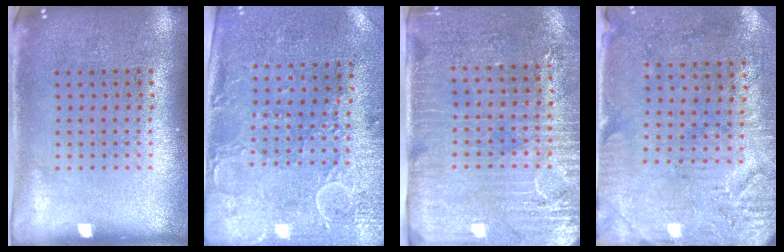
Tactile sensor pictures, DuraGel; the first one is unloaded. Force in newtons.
{"total": 2.9, "press": 2.3, "slide": 1.7}
{"total": 3.2, "press": 2.8, "slide": 1.6}
{"total": 3.2, "press": 2.6, "slide": 1.8}